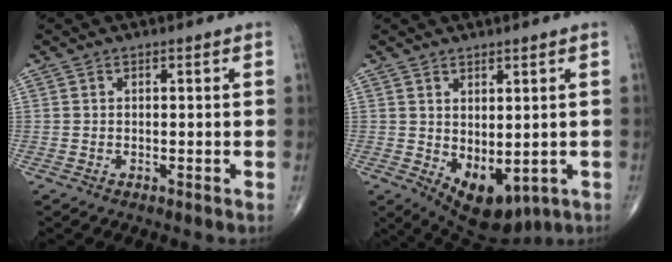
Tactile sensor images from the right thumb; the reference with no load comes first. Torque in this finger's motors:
{"motor_torque": [-0.14, 0.64, 0.05, -0.18, 0.18]}